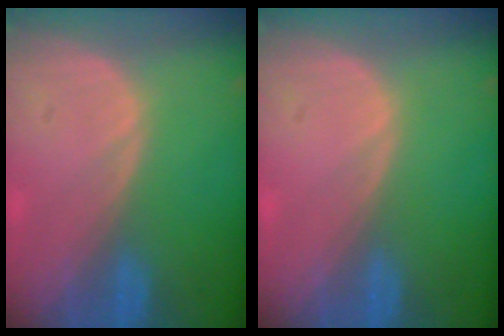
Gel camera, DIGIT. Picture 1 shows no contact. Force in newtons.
{"total": 0.0}